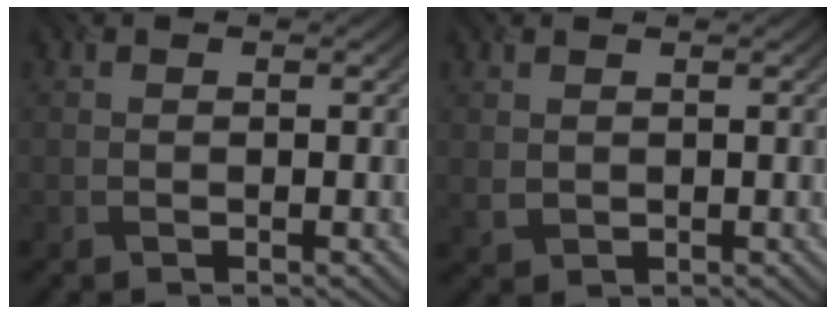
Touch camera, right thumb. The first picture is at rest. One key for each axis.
{"total": 1.1, "fx": 0.9, "fy": 0.6, "fz": 0.0, "tx": -0.010, "ty": -0.006, "tz": 0.020}